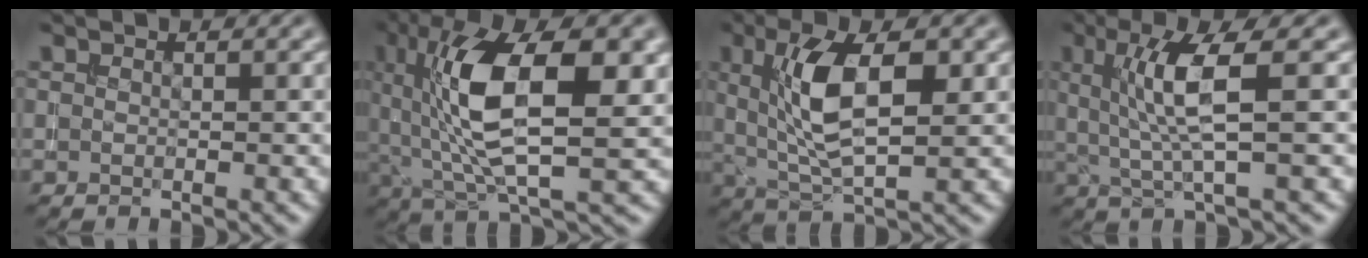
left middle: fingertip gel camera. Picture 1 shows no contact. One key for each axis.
{"total": 12.1, "fx": 2.1, "fy": 4.8, "fz": 11.0, "tx": -0.189, "ty": 0.008, "tz": 0.034}
{"total": 7.6, "fx": 1.6, "fy": 3.1, "fz": 6.7, "tx": -0.128, "ty": 0.002, "tz": 0.031}
{"total": 5.4, "fx": 1.0, "fy": 0.8, "fz": 5.3, "tx": -0.107, "ty": 0.002, "tz": 0.024}